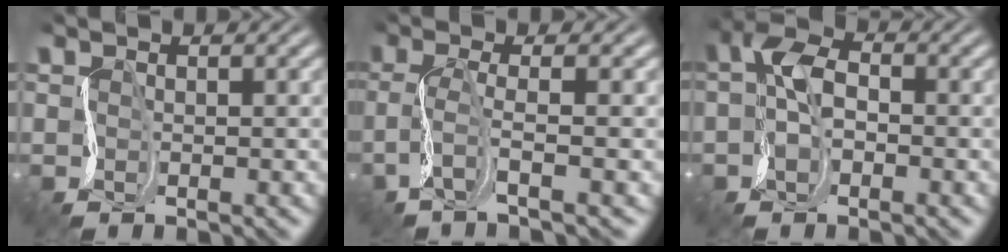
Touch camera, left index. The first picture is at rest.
{"total": 3.3, "force": [-1.1, 0.2, 3.0], "torque": [-0.072, 0.003, -0.033]}
{"total": 4.4, "force": [-0.5, 2.7, 3.4], "torque": [-0.068, 0.012, -0.019]}